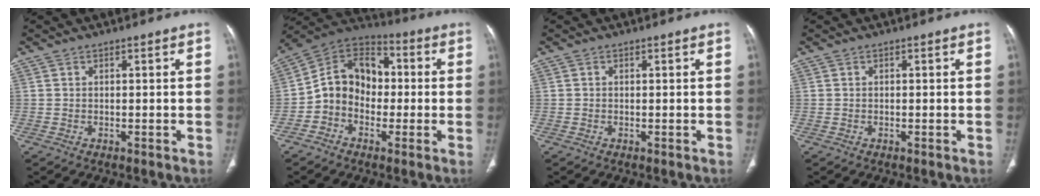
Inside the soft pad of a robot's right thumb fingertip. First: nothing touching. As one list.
[{"total": 12.6, "force": [-1.7, 10.1, 7.3], "torque": [-0.092, 0.041, -0.048]}, {"total": 0.0}, {"total": 0.0}]